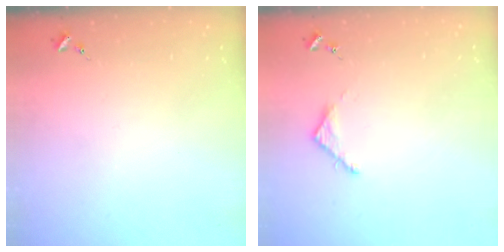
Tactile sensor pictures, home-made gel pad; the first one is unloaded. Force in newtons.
{"total": 3.5, "press": 3.5, "slide": 0.3}